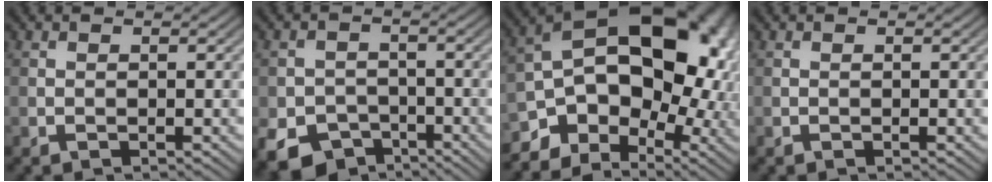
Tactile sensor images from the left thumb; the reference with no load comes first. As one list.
[{"total": 6.7, "force": [-3.9, 4.7, 2.7], "torque": [-0.056, -0.017, -0.073]}, {"total": 18.5, "force": [-2.4, 12.7, 13.3], "torque": [-0.184, -0.017, -0.025]}, {"total": 0.0}]